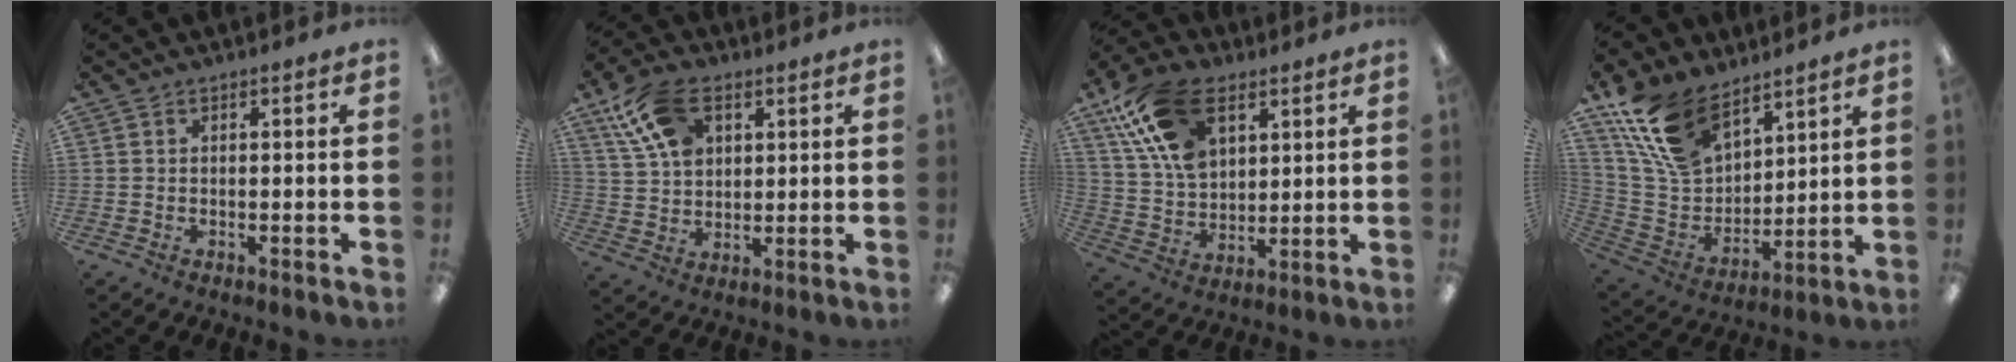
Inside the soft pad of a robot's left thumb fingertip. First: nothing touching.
{"total": 13.3, "force": [6.4, 8.6, 7.8], "torque": [-0.158, -0.001, 0.124]}
{"total": 17.9, "force": [9.0, 10.9, 11.0], "torque": [-0.232, -0.015, 0.167]}
{"total": 18.5, "force": [12.5, 9.9, 9.3], "torque": [-0.211, -0.051, 0.237]}